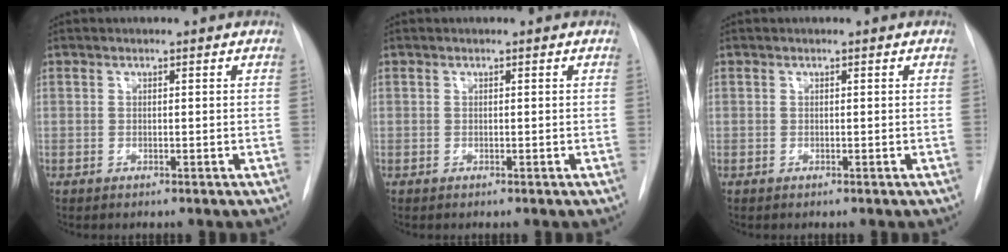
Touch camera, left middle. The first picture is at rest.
{"total": 0.0}
{"total": 0.0}